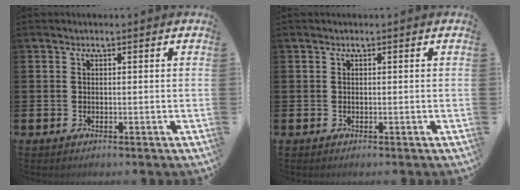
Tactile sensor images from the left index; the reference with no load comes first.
{"total": 0.0}